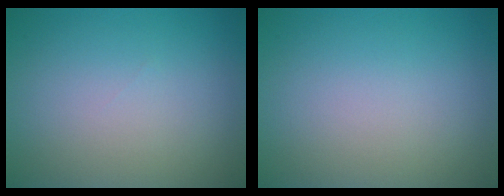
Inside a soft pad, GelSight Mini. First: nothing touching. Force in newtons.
{"total": 0.0}